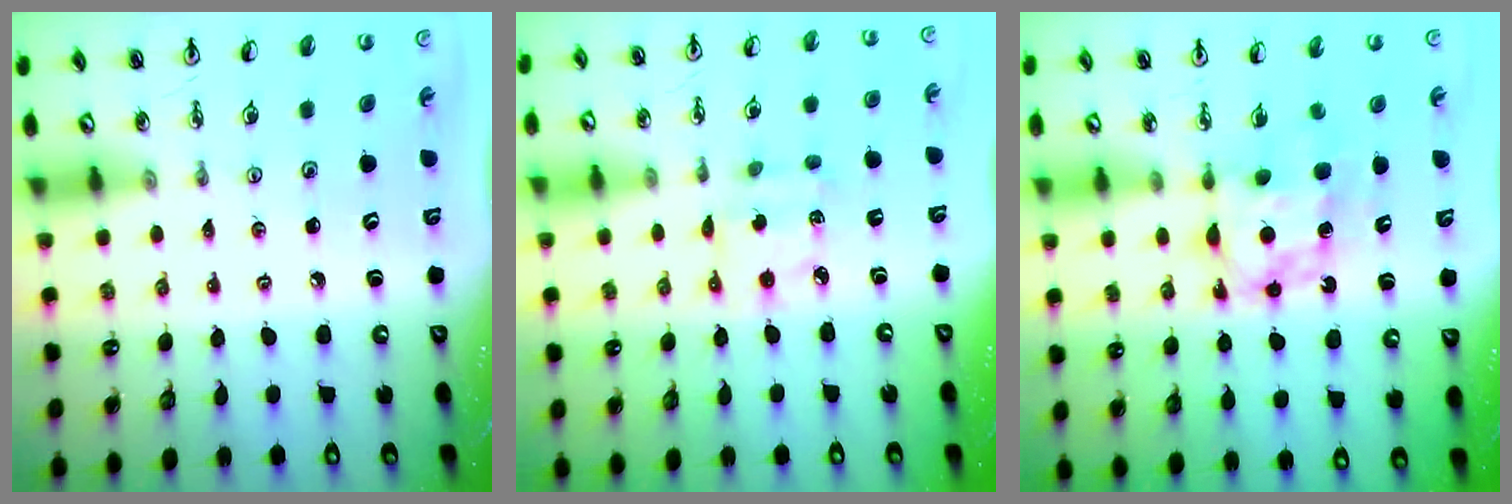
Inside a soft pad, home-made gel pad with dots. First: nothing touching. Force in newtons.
{"total": 3.8, "press": 3.8, "slide": 0.2}
{"total": 6.7, "press": 6.7, "slide": 0.1}